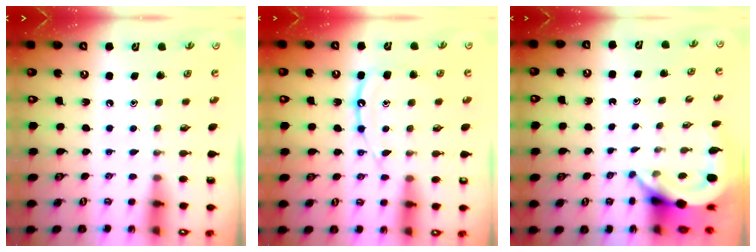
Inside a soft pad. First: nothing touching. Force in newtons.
{"total": 12.6, "press": 12.5, "slide": 1.2}
{"total": 5.6, "press": 5.6, "slide": 0.3}